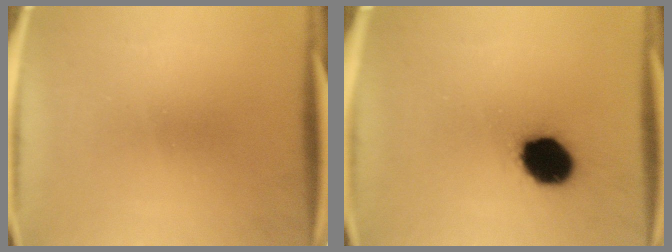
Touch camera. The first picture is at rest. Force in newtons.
{"total": 13.1}